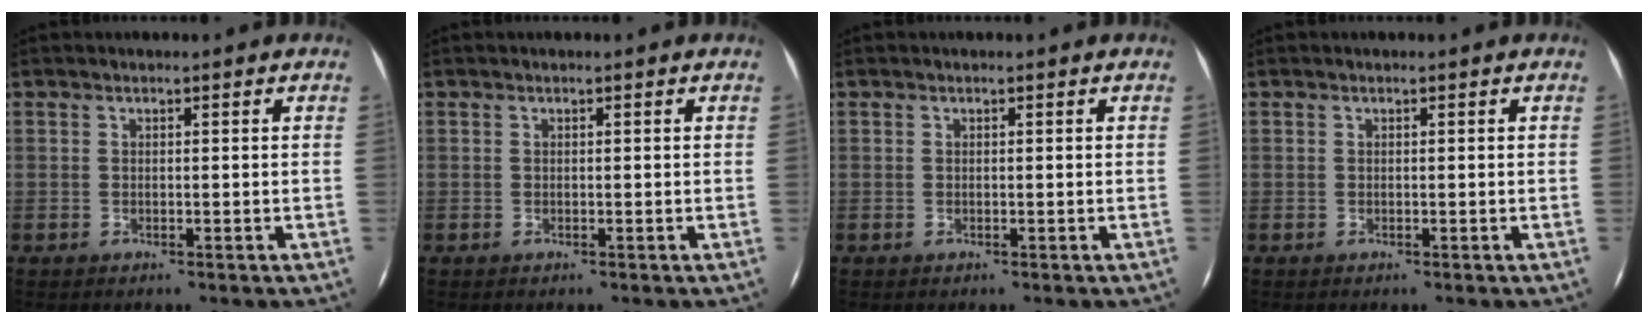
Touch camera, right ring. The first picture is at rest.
{"total": 0.0}
{"total": 0.0}
{"total": 0.0}